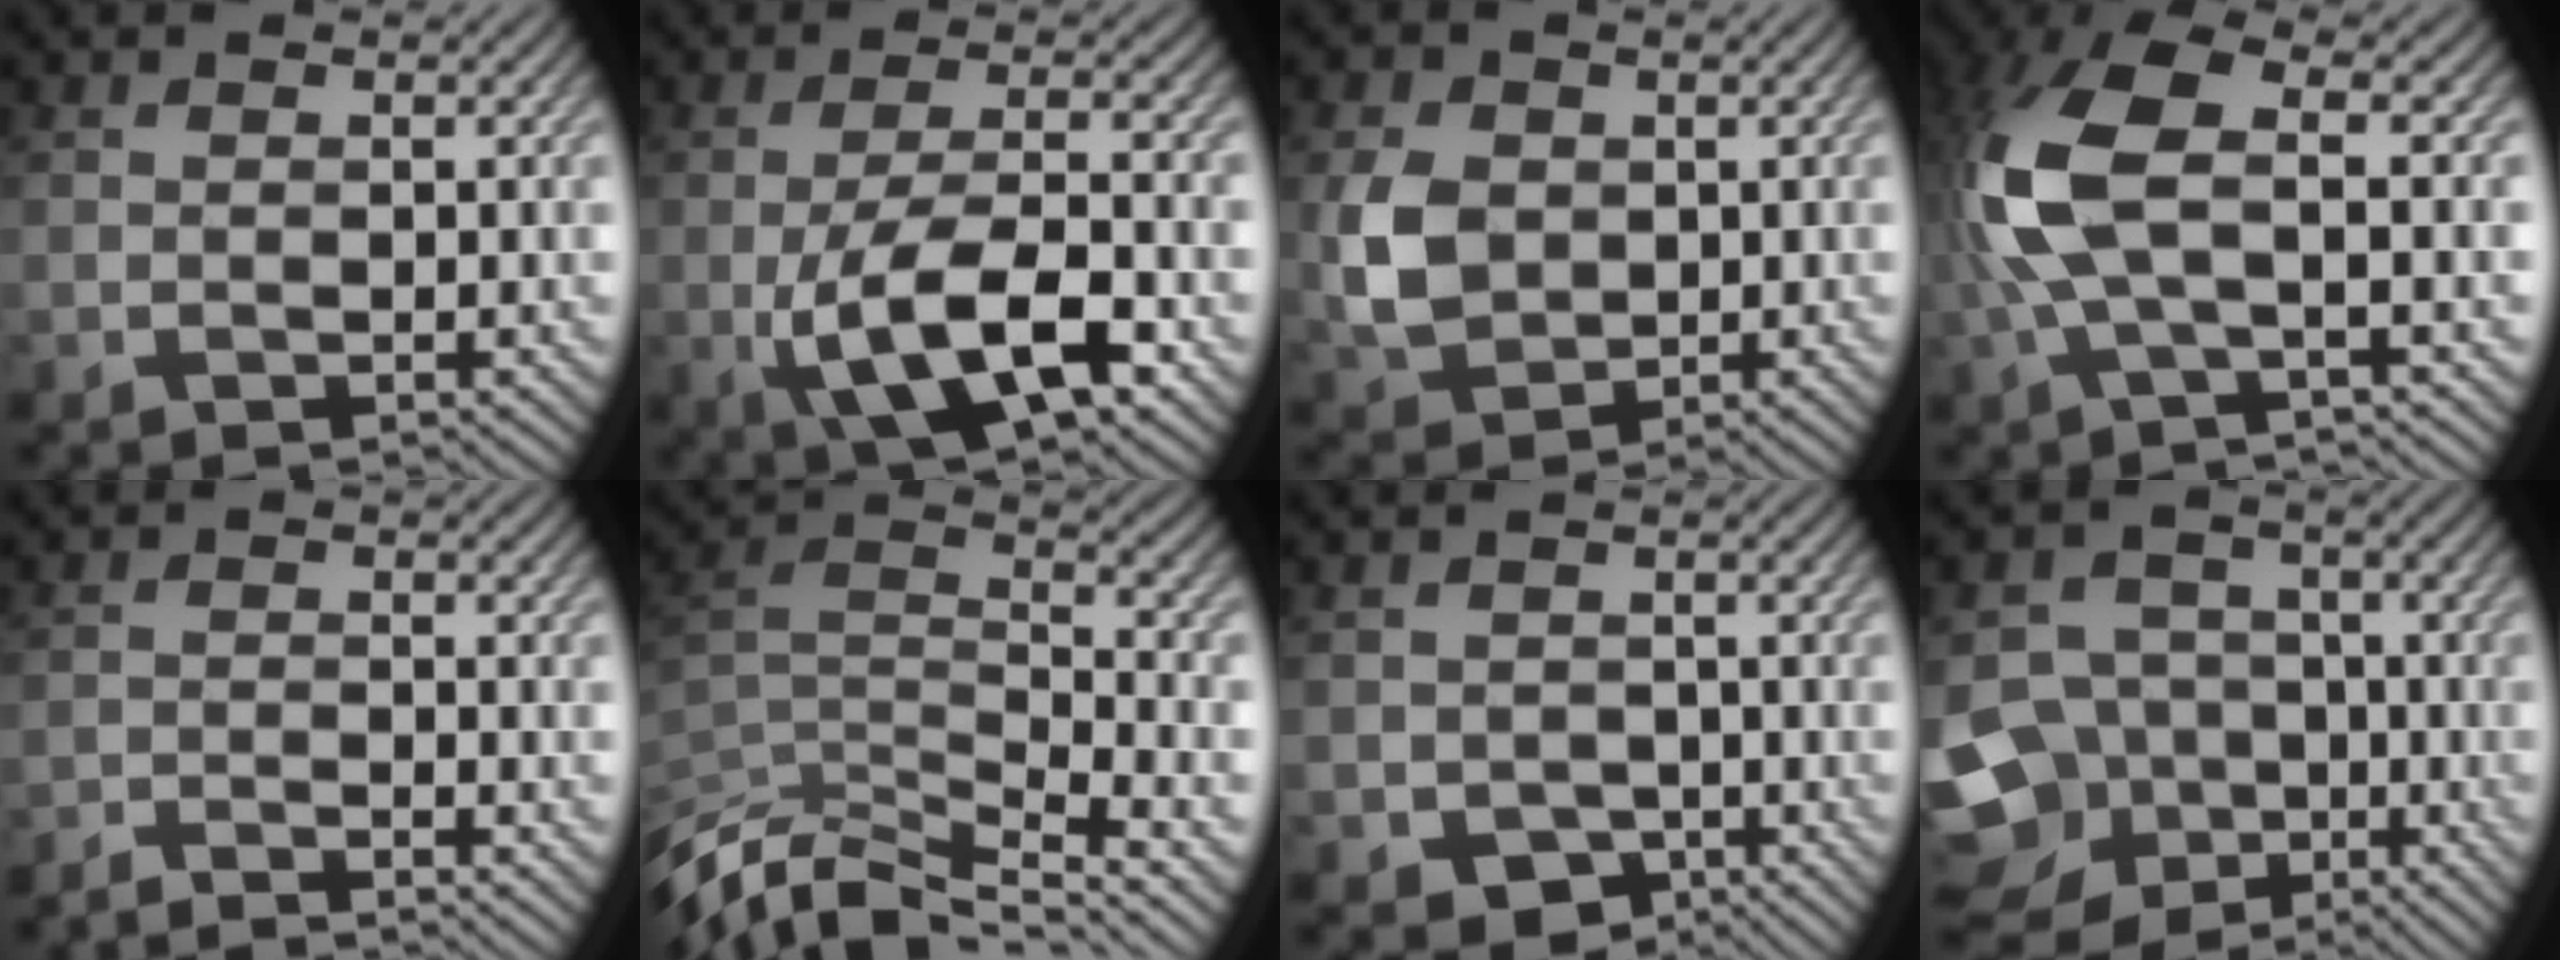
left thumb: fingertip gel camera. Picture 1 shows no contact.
{"total": 10.0, "force": [-3.2, 3.7, 8.7], "torque": [-0.160, -0.006, -0.059]}
{"total": 6.1, "force": [0.2, 4.8, 3.8], "torque": [-0.096, -0.003, 0.004]}
{"total": 10.3, "force": [0.0, 3.7, 9.6], "torque": [-0.229, 0.012, -0.009]}
{"total": 3.5, "force": [-3.3, 0.2, 1.3], "torque": [-0.026, -0.001, -0.066]}
{"total": 10.1, "force": [-7.1, 3.3, 6.4], "torque": [-0.146, -0.005, -0.133]}
{"total": 4.1, "force": [-1.9, 3.2, 1.6], "torque": [-0.032, -0.013, -0.037]}
{"total": 14.4, "force": [-7.2, 11.6, 4.6], "torque": [-0.145, -0.046, -0.112]}